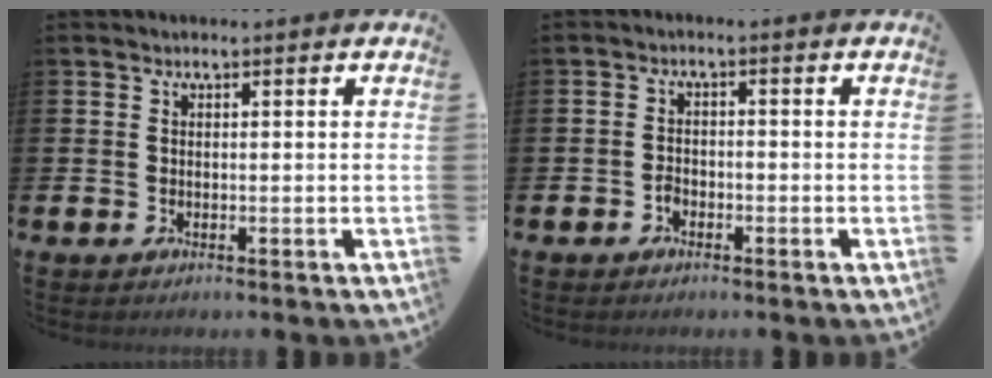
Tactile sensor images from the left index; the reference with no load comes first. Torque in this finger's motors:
{"motor_torque": [-0.05, 0.06, 0.00, 0.00]}